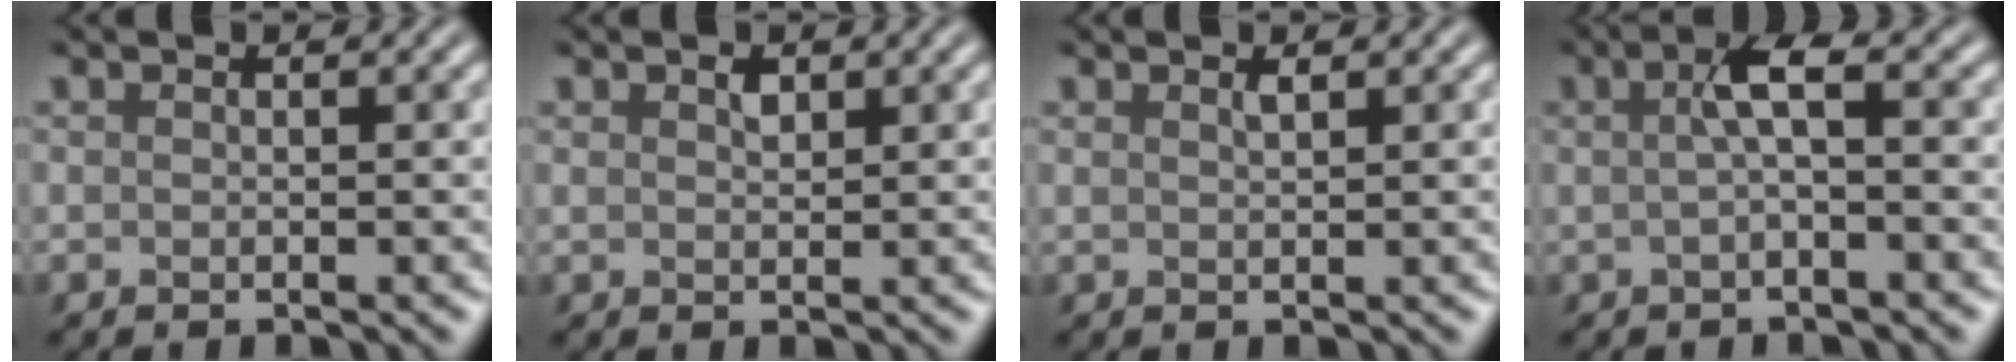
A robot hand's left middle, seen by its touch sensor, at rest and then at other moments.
{"total": 1.0, "force": [0.5, -0.5, -0.8], "torque": [-0.008, 0.009, 0.027]}
{"total": 0.6, "force": [0.6, -0.1, 0.0], "torque": [-0.008, 0.008, 0.016]}
{"total": 1.7, "force": [0.1, -0.2, 1.7], "torque": [-0.054, 0.015, 0.016]}